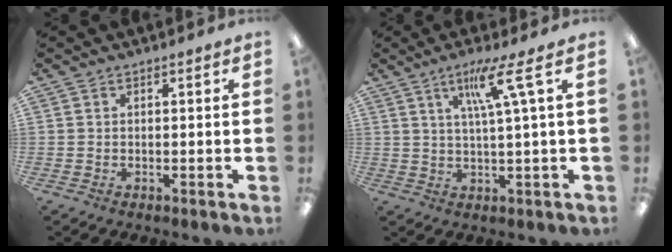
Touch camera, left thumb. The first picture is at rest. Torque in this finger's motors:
{"motor_torque": [0.07, -0.09, 0.82, -0.35, 0.21]}